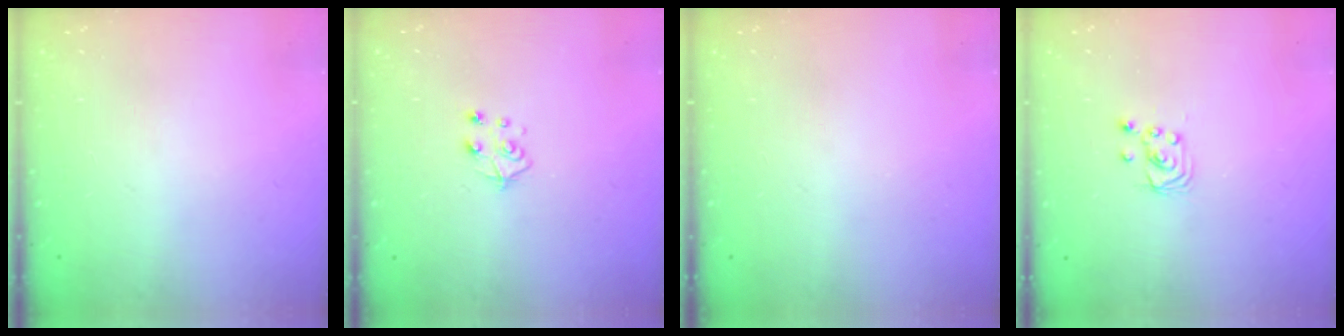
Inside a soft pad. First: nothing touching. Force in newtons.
{"total": 4.8, "press": 4.8, "slide": 0.4}
{"total": 0.0}
{"total": 2.4, "press": 2.4, "slide": 0.2}